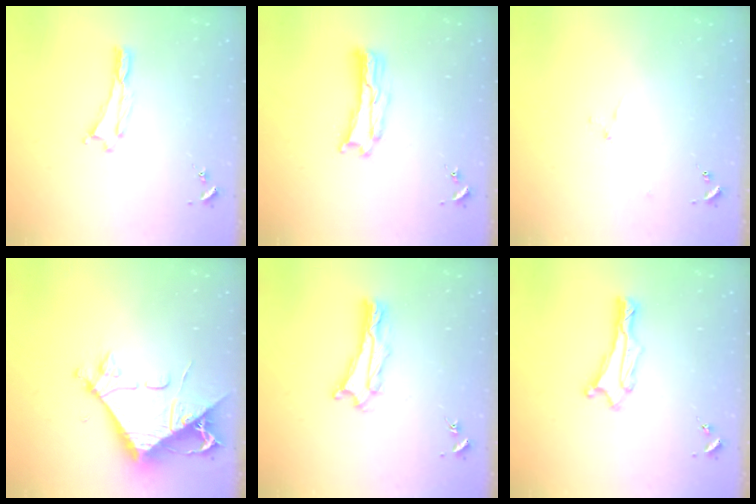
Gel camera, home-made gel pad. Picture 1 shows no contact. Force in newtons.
{"total": 2.8, "press": 2.7, "slide": 0.4}
{"total": 2.9, "press": 2.9, "slide": 0.3}
{"total": 8.7, "press": 8.6, "slide": 1.1}
{"total": 3.3, "press": 3.2, "slide": 0.3}
{"total": 1.3, "press": 1.3, "slide": 0.1}